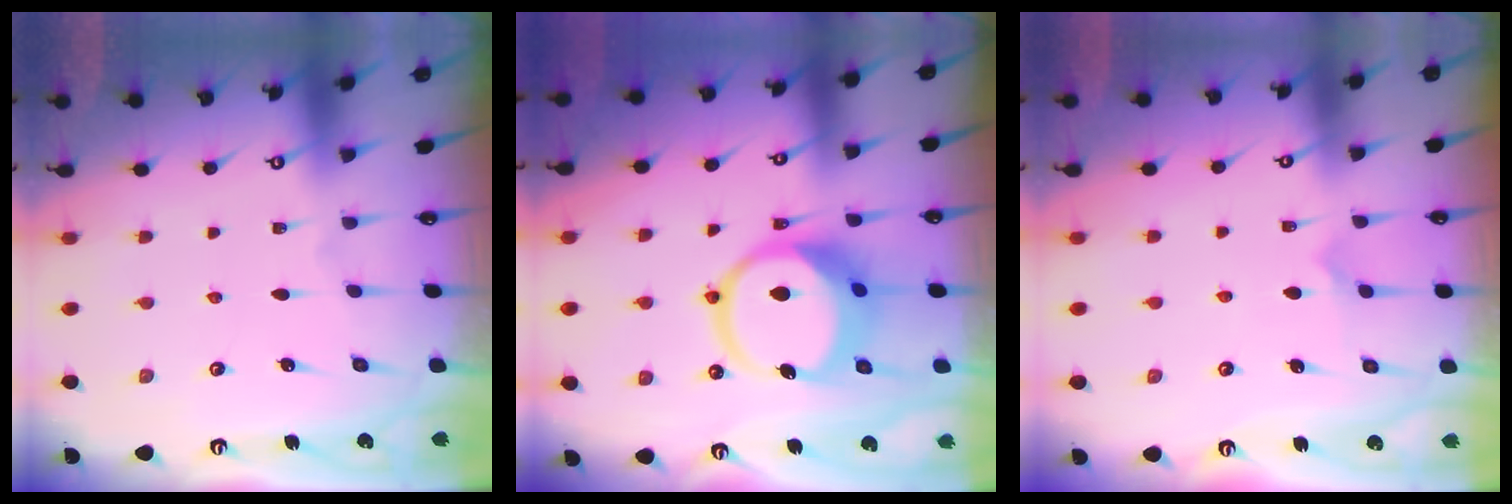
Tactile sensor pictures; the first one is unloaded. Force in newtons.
{"total": 12.2, "press": 12.1, "slide": 1.6}
{"total": 4.4, "press": 4.4, "slide": 0.3}